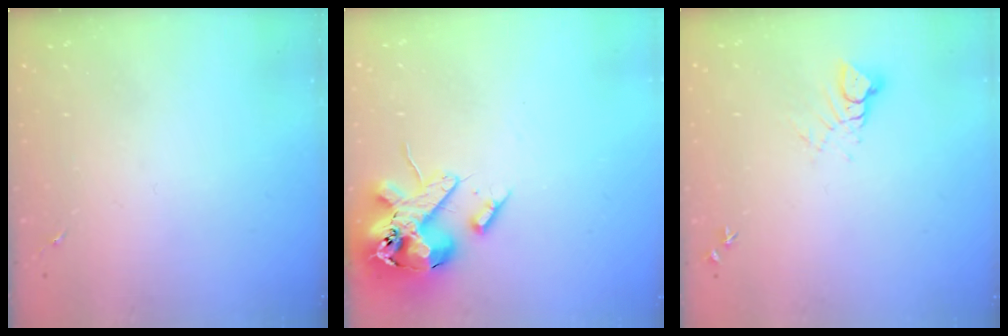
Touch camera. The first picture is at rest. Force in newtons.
{"total": 16.9, "press": 16.7, "slide": 2.8}
{"total": 4.4, "press": 4.4, "slide": 0.1}